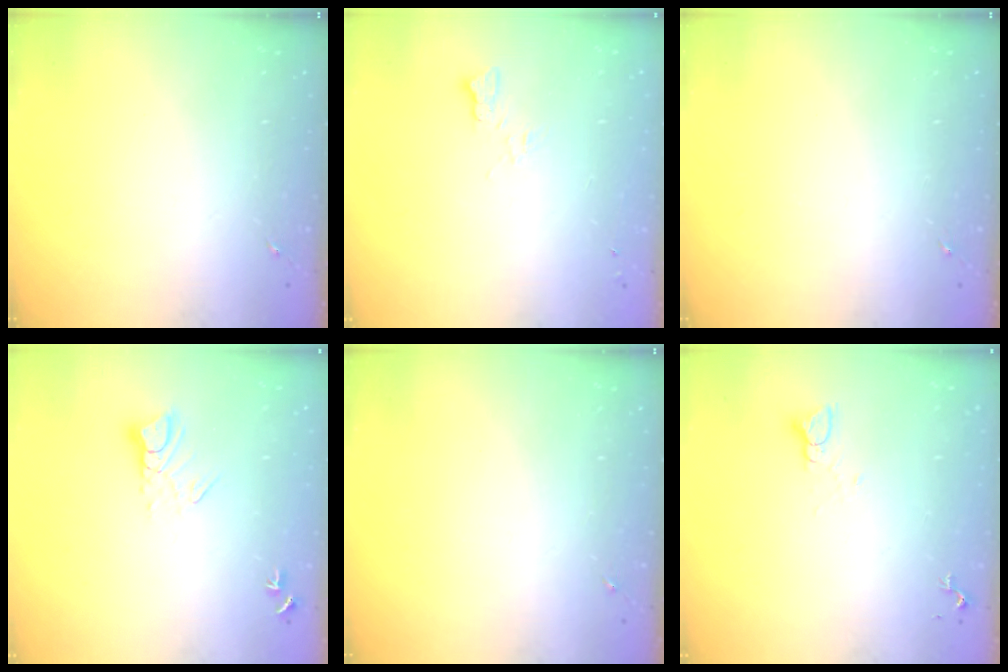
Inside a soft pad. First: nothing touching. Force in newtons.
{"total": 5.3, "press": 5.3, "slide": 0.4}
{"total": 0.0}
{"total": 6.6, "press": 6.6, "slide": 0.7}
{"total": 0.0}
{"total": 2.8, "press": 2.8, "slide": 0.1}